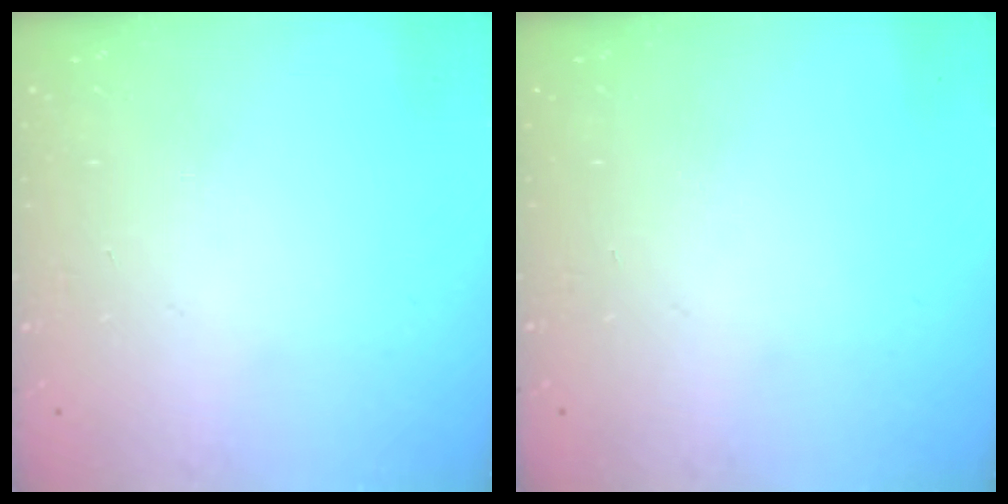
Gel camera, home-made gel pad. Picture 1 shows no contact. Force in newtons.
{"total": 0.0}